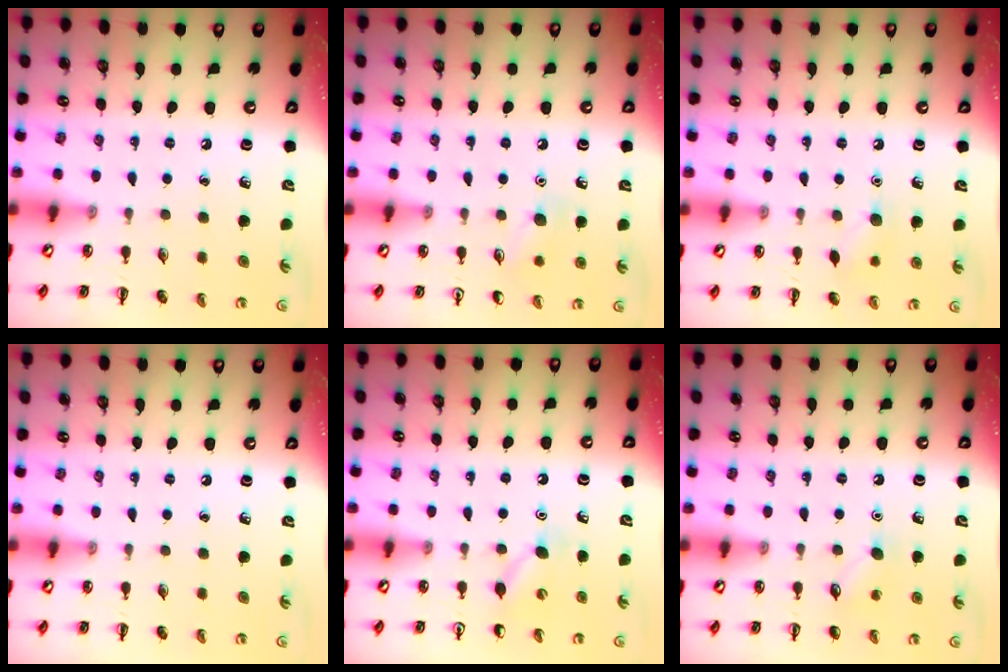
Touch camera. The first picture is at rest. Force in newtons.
{"total": 7.2, "press": 6.9, "slide": 2.0}
{"total": 7.8, "press": 7.7, "slide": 1.6}
{"total": 0.0}
{"total": 5.2, "press": 5.0, "slide": 1.4}
{"total": 5.9, "press": 5.7, "slide": 1.3}